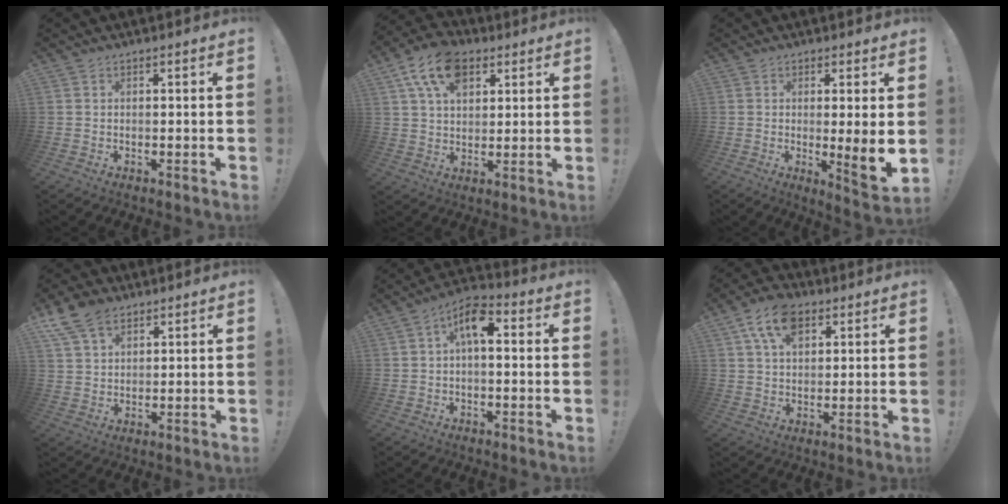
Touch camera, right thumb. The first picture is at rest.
{"total": 13.7, "force": [6.7, 8.7, 8.2], "torque": [-0.133, -0.017, 0.126]}
{"total": 7.8, "force": [0.2, -0.2, 7.8], "torque": [-0.099, -0.025, 0.002]}
{"total": 9.6, "force": [6.0, 5.8, 4.7], "torque": [-0.080, -0.023, 0.120]}
{"total": 8.4, "force": [1.7, 4.0, 7.2], "torque": [-0.108, 0.002, 0.029]}
{"total": 10.9, "force": [5.4, 6.5, 6.9], "torque": [-0.112, -0.007, 0.100]}